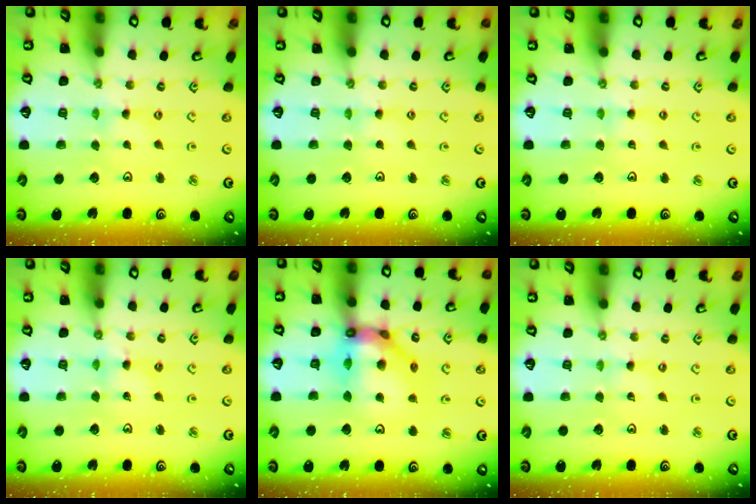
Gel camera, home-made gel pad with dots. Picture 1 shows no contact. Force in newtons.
{"total": 3.4, "press": 3.4, "slide": 0.4}
{"total": 2.6, "press": 2.6, "slide": 0.3}
{"total": 2.0, "press": 2.0, "slide": 0.3}
{"total": 14.9, "press": 14.7, "slide": 1.9}
{"total": 0.0}